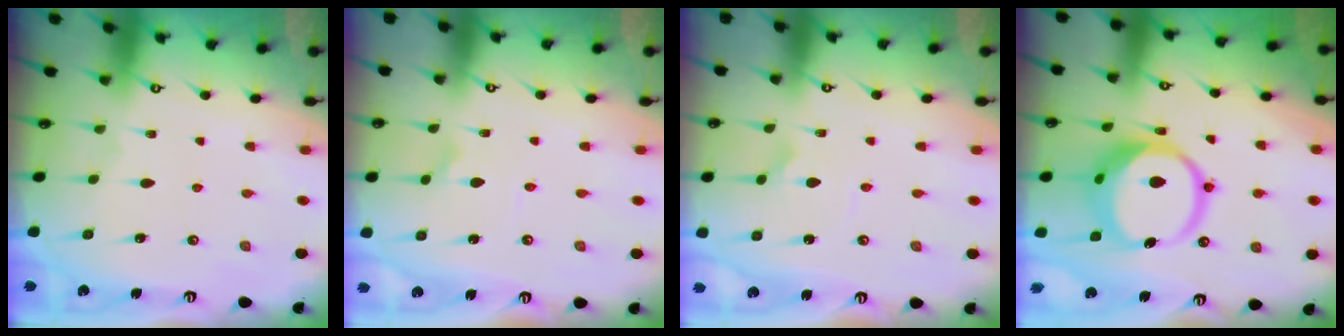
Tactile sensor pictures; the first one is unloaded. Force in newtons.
{"total": 1.3, "press": 1.3, "slide": 0.2}
{"total": 3.0, "press": 3.0, "slide": 0.1}
{"total": 13.1, "press": 12.9, "slide": 1.9}